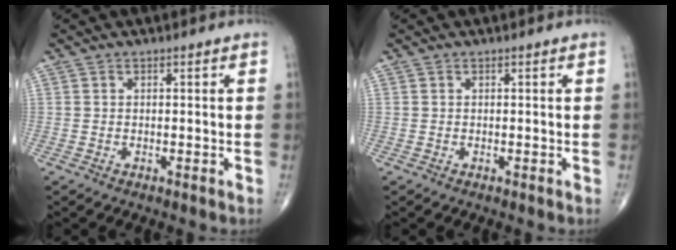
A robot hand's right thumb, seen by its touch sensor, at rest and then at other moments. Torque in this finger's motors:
{"motor_torque": [0.00, 0.00, 0.00, 0.00, 0.00]}